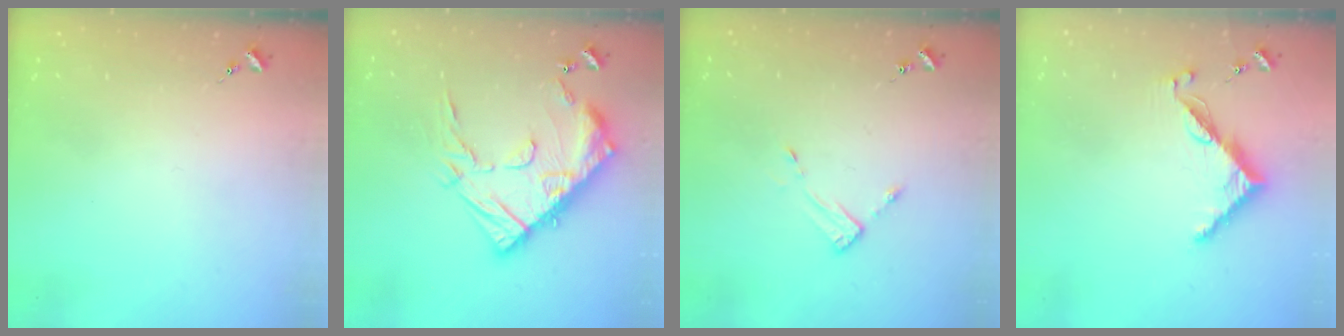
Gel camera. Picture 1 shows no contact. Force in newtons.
{"total": 20.3, "press": 20.3, "slide": 1.1}
{"total": 3.5, "press": 3.5, "slide": 0.3}
{"total": 7.8, "press": 7.8, "slide": 0.6}